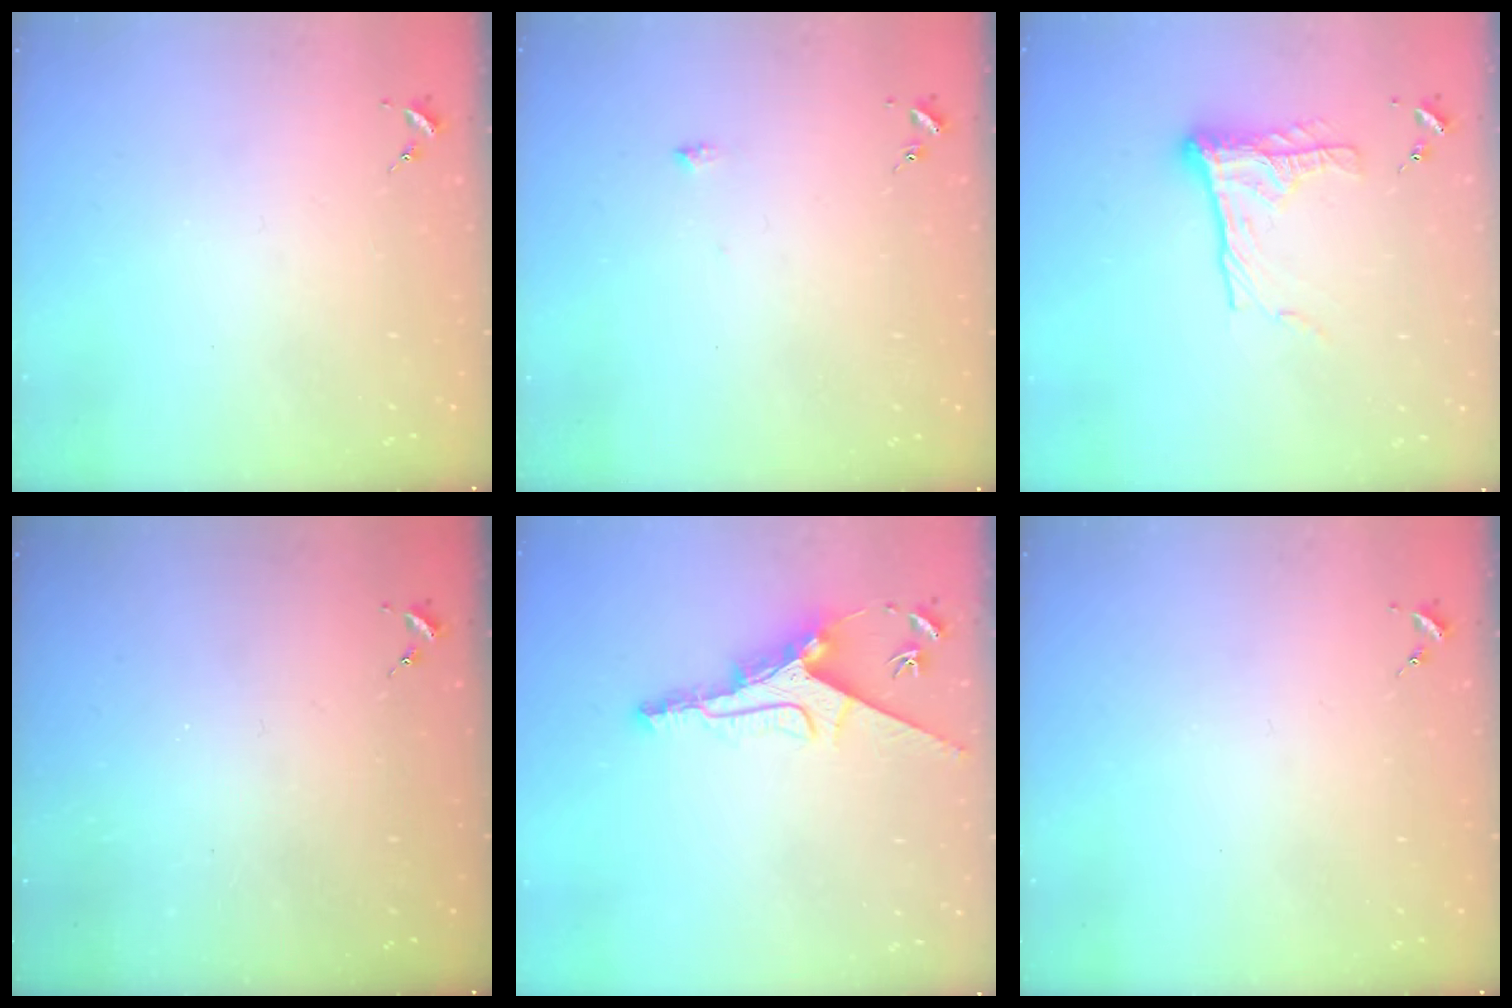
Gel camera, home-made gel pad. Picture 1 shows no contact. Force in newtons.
{"total": 3.9, "press": 3.8, "slide": 0.6}
{"total": 13.0, "press": 13.0, "slide": 1.2}
{"total": 0.0}
{"total": 10.4, "press": 10.4, "slide": 0.2}
{"total": 0.0}